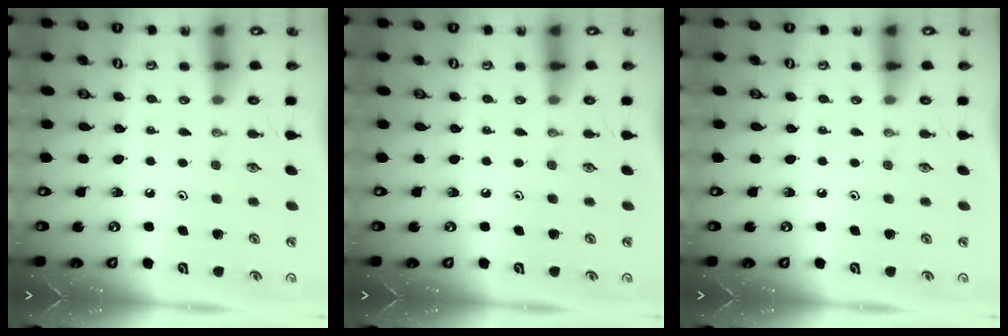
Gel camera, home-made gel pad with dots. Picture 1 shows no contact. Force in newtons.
{"total": 0.0}
{"total": 0.0}